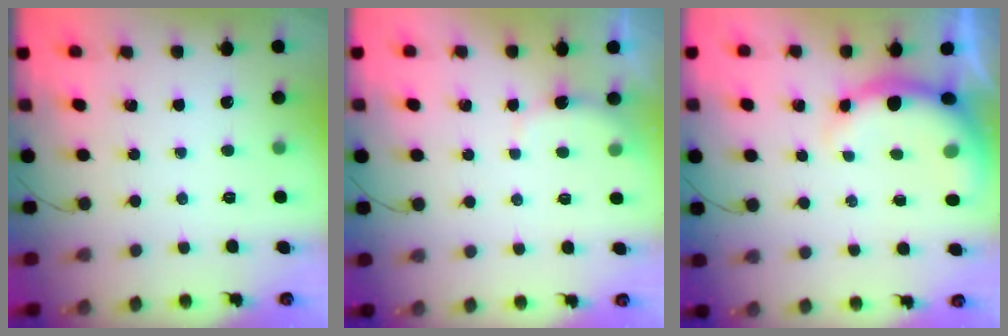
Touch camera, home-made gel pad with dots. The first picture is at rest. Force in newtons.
{"total": 3.0, "press": 2.9, "slide": 0.7}
{"total": 7.0, "press": 6.9, "slide": 1.1}